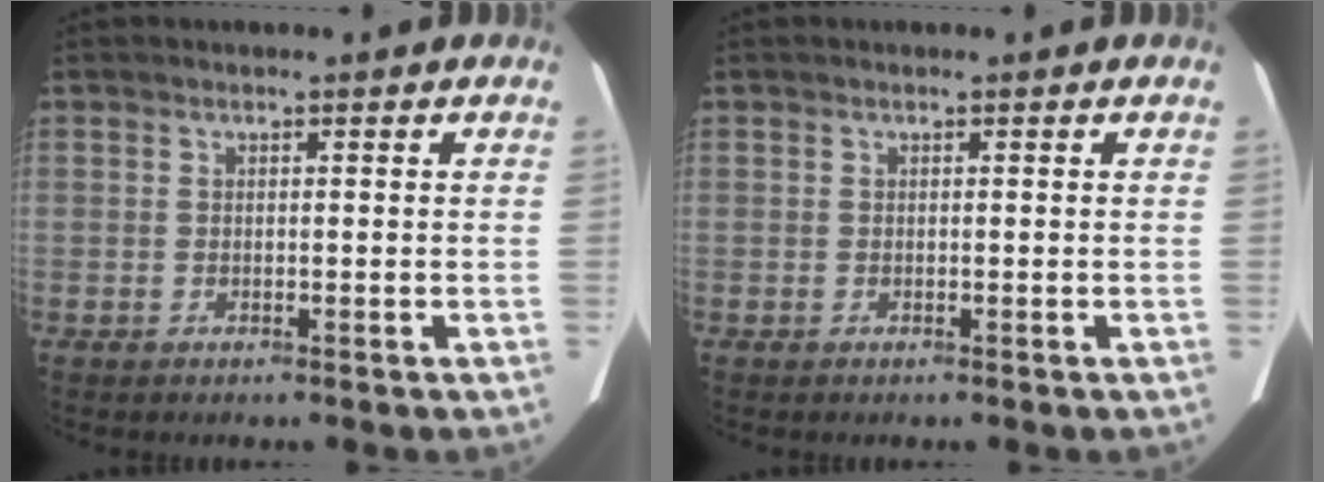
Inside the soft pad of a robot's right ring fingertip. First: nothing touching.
{"total": 0.0}